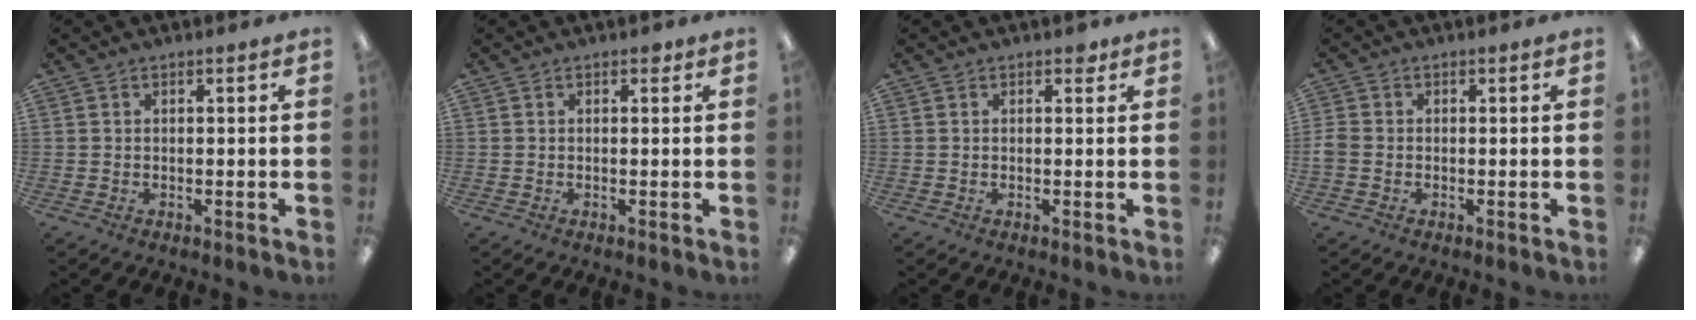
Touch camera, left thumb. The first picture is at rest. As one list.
[{"total": 1.0, "force": [0.5, 0.6, 0.5], "torque": [-0.003, 0.000, 0.008]}, {"total": 1.5, "force": [0.9, 0.9, 0.8], "torque": [-0.002, -0.003, 0.012]}, {"total": 2.2, "force": [-0.7, 1.7, 1.1], "torque": [-0.025, 0.002, -0.013]}]